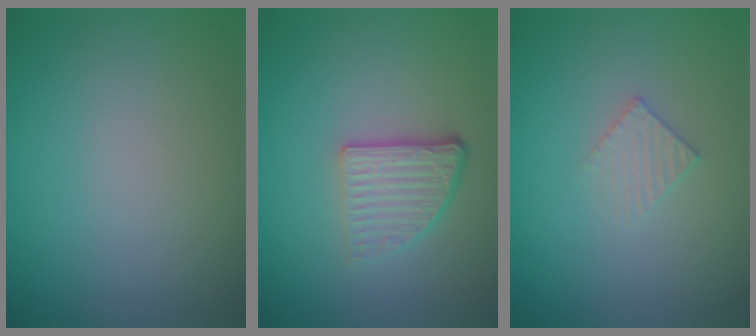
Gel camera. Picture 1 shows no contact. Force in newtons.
{"total": 3.9, "press": 2.5, "slide": 3.0}
{"total": 1.4, "press": 1.4, "slide": 0.2}